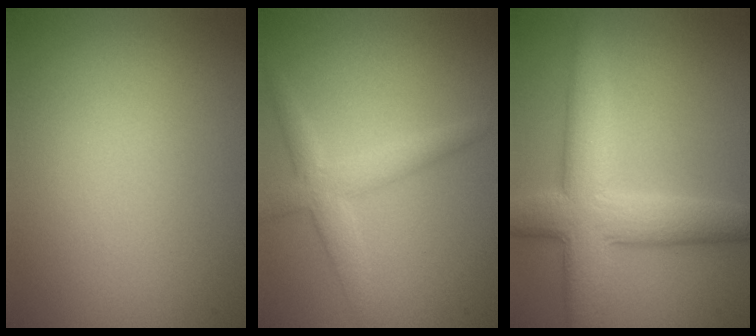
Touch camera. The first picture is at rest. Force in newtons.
{"total": 3.3, "press": 3.3, "slide": 0.2}
{"total": 7.5, "press": 7.5, "slide": 0.2}